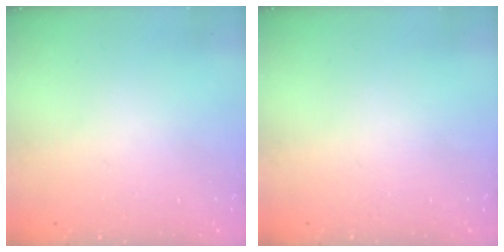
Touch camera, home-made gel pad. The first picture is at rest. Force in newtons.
{"total": 0.0}